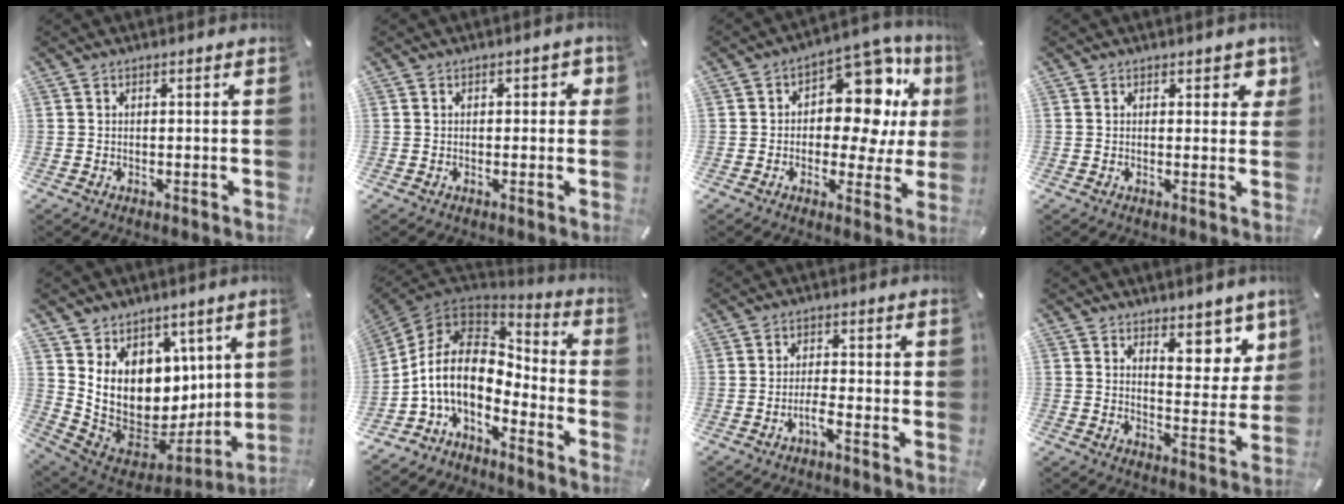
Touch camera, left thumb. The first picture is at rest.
{"total": 1.8, "force": [0.1, 1.2, 1.3], "torque": [-0.010, 0.002, -0.005]}
{"total": 15.6, "force": [4.7, 9.6, 11.4], "torque": [-0.146, -0.037, 0.080]}
{"total": 3.1, "force": [1.7, 1.9, 1.7], "torque": [-0.006, -0.005, 0.024]}
{"total": 14.0, "force": [4.0, 12.0, 6.0], "torque": [-0.127, -0.059, 0.087]}
{"total": 13.9, "force": [-3.0, 8.7, 10.4], "torque": [-0.233, 0.001, -0.057]}
{"total": 3.5, "force": [-1.9, 0.8, 2.8], "torque": [-0.046, 0.010, -0.033]}
{"total": 9.3, "force": [6.9, 4.9, 3.9], "torque": [-0.022, -0.058, 0.118]}